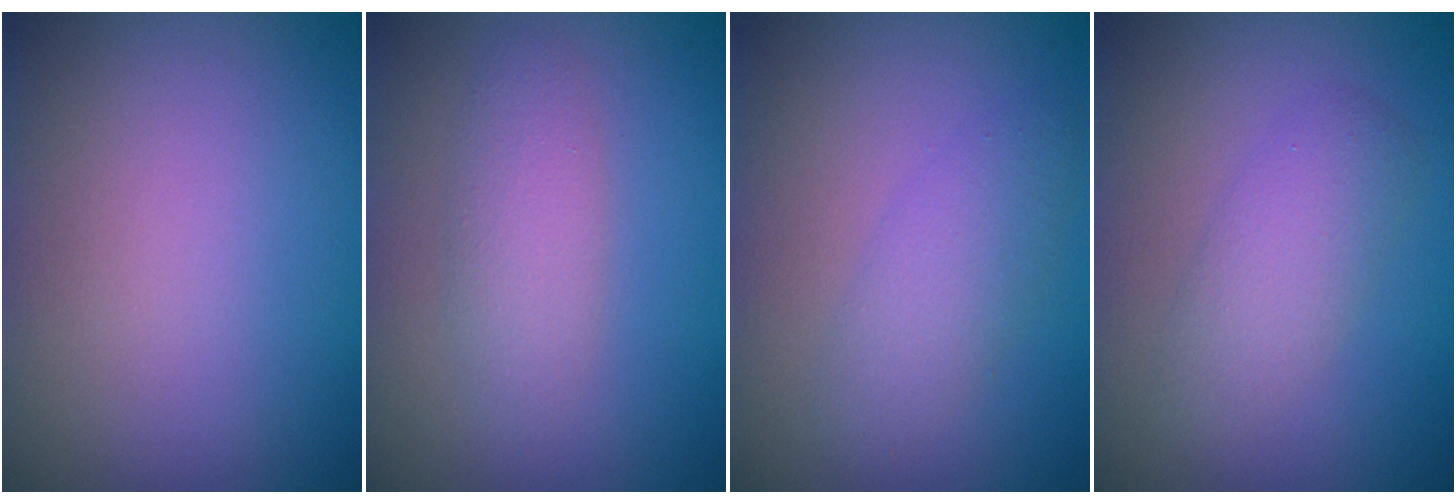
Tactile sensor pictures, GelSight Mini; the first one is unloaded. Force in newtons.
{"total": 2.4, "press": 2.4, "slide": 0.1}
{"total": 2.6, "press": 2.6, "slide": 0.1}
{"total": 2.9, "press": 2.9, "slide": 0.0}